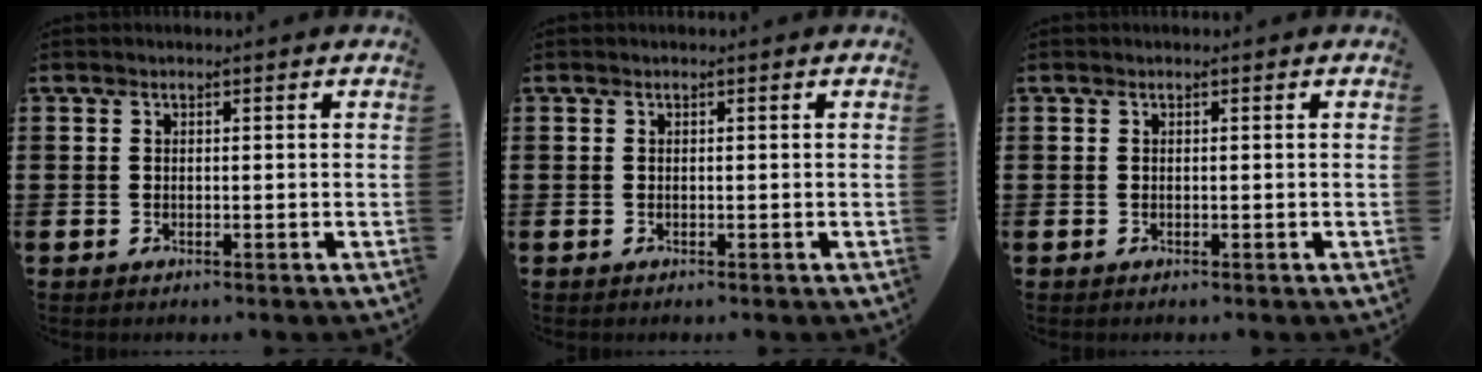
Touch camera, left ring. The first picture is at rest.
{"total": 0.0}
{"total": 0.0}